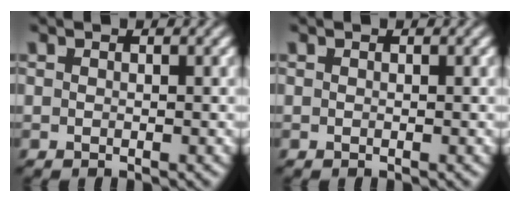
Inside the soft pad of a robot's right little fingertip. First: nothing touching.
{"total": 0.0}